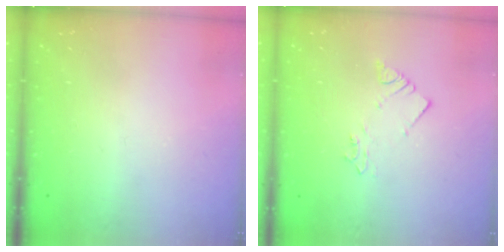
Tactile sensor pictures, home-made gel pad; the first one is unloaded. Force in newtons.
{"total": 2.7, "press": 2.7, "slide": 0.3}